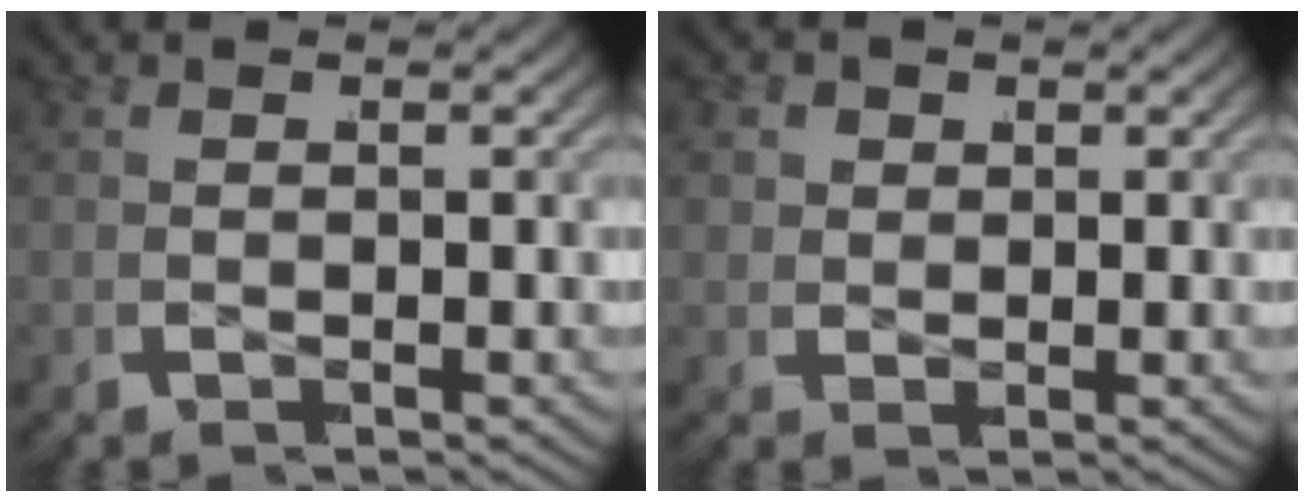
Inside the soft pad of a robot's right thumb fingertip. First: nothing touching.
{"total": 2.3, "force": [0.6, 2.1, 0.9], "torque": [-0.023, -0.012, 0.015]}